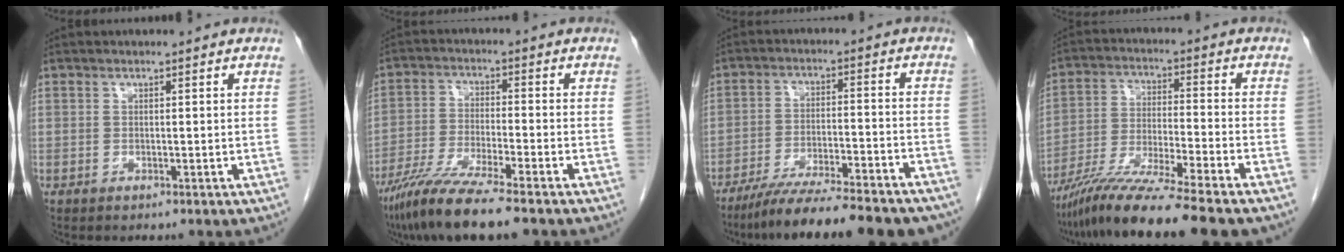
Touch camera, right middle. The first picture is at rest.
{"total": 10.1, "force": [-7.7, -0.1, 6.5], "torque": [-0.122, -0.033, -0.140]}
{"total": 19.8, "force": [-17.2, 2.2, 9.6], "torque": [-0.115, -0.012, -0.250]}
{"total": 13.9, "force": [-11.3, -1.5, 8.0], "torque": [-0.143, -0.034, -0.194]}